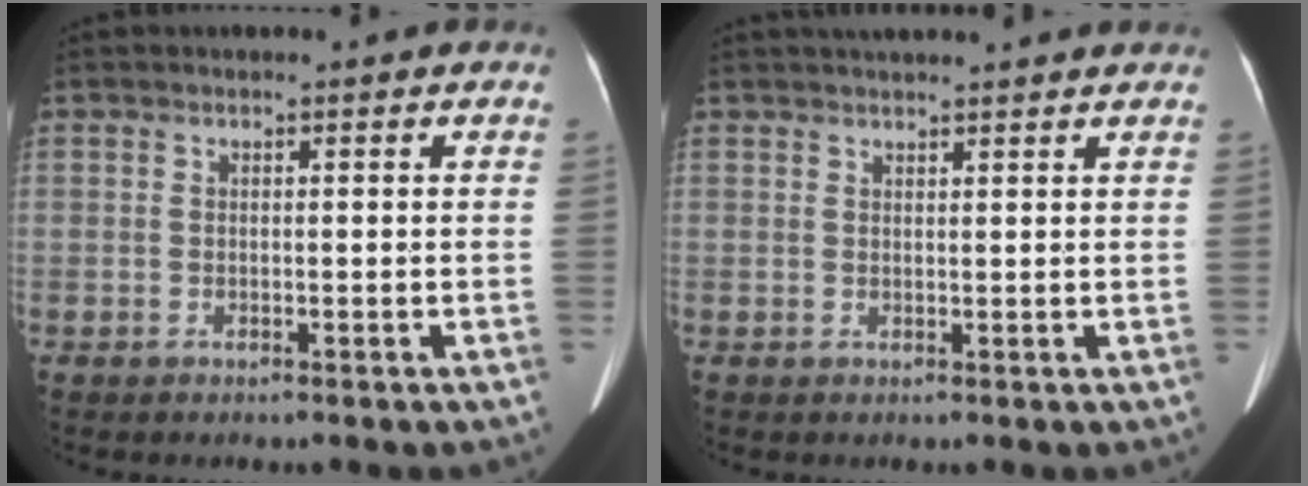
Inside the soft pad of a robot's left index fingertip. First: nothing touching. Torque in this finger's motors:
{"motor_torque": [0.36, -0.81, 0.00, 0.07]}